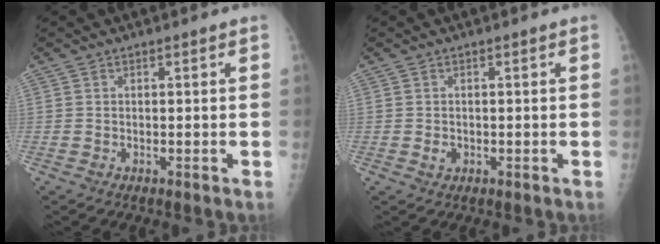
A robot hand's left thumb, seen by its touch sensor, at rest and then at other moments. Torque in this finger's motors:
{"motor_torque": [0.27, 0.16, 0.22, 0.12, 0.00]}